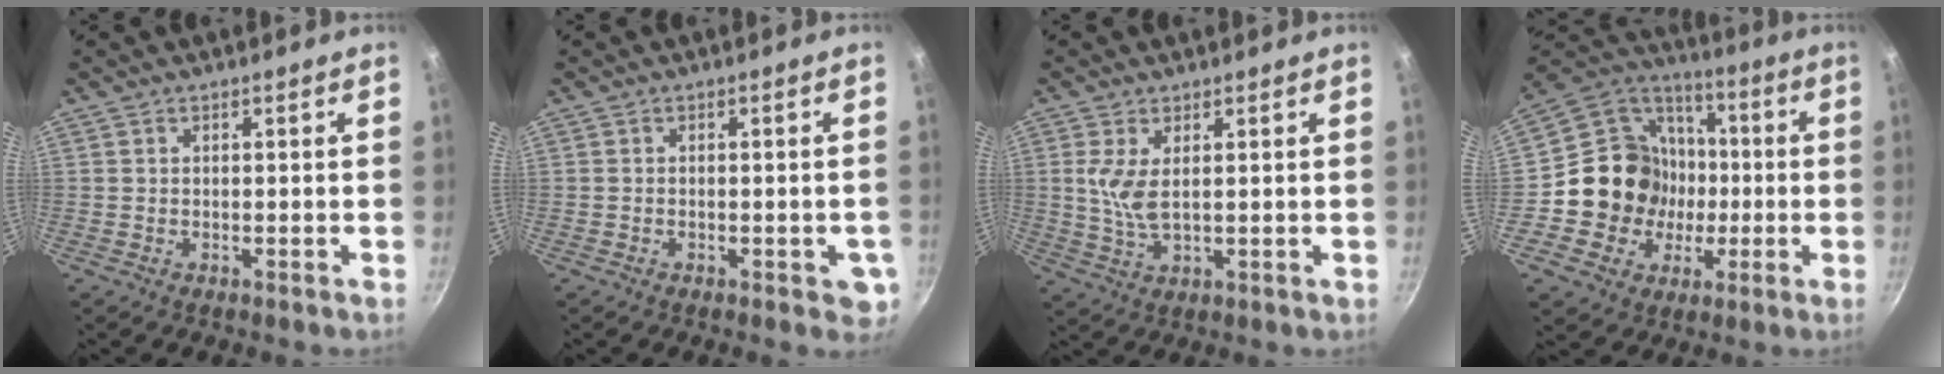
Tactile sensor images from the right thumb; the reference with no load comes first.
{"total": 4.2, "force": [-1.3, 2.1, 3.4], "torque": [-0.022, 0.003, -0.015]}
{"total": 5.5, "force": [1.3, 2.3, 4.8], "torque": [-0.102, -0.008, 0.031]}
{"total": 17.7, "force": [-1.7, 16.5, 6.1], "torque": [-0.067, 0.031, -0.028]}